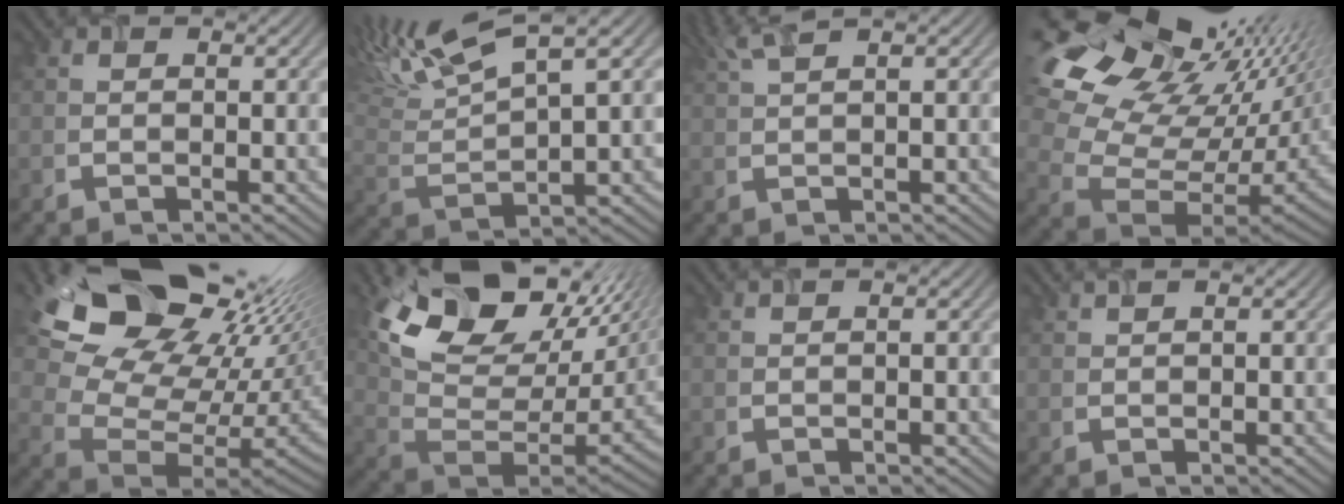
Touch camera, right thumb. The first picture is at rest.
{"total": 13.3, "force": [8.5, 3.5, 9.7], "torque": [-0.217, 0.030, 0.153]}
{"total": 4.0, "force": [2.4, 0.7, 3.2], "torque": [-0.064, 0.019, 0.050]}
{"total": 18.4, "force": [11.2, 9.1, 11.3], "torque": [-0.228, 0.029, 0.206]}
{"total": 18.6, "force": [11.5, 10.3, 10.4], "torque": [-0.196, 0.008, 0.205]}
{"total": 17.4, "force": [9.5, 9.1, 11.4], "torque": [-0.233, 0.012, 0.179]}
{"total": 0.9, "force": [0.7, 0.0, 0.4], "torque": [-0.014, 0.002, 0.008]}
{"total": 1.5, "force": [1.2, 0.2, 0.9], "torque": [-0.018, 0.004, 0.017]}